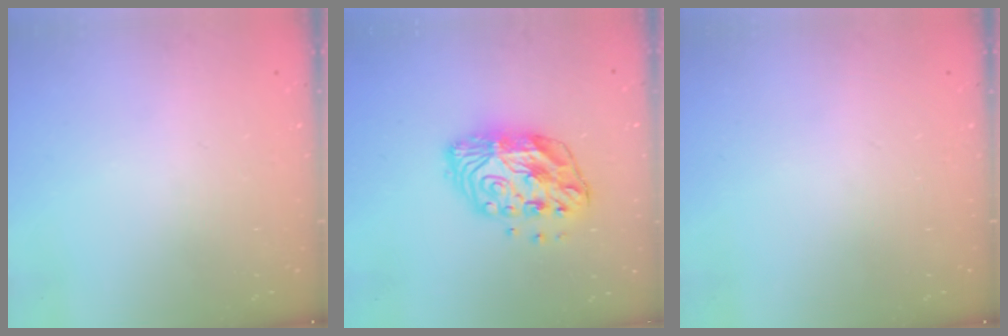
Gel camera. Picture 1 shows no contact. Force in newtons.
{"total": 12.5, "press": 12.5, "slide": 0.9}
{"total": 0.0}